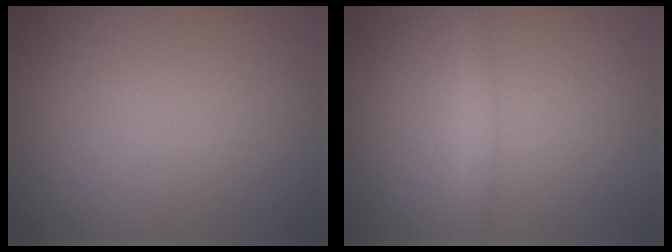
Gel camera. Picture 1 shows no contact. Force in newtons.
{"total": 1.0, "press": 1.0, "slide": 0.1}